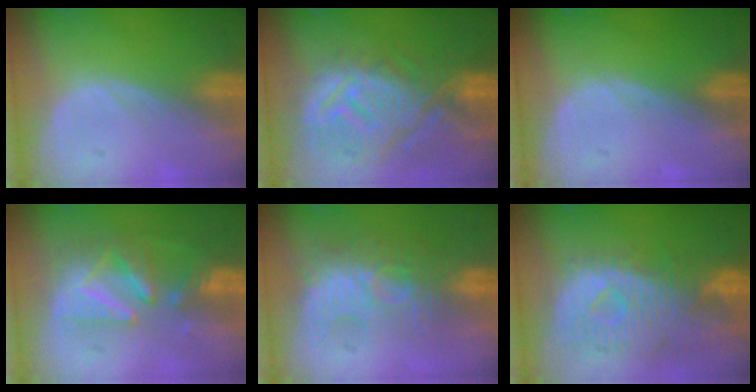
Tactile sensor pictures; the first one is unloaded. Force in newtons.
{"total": 12.2, "press": 11.0, "slide": 5.4}
{"total": 0.0}
{"total": 8.5, "press": 7.9, "slide": 3.2}
{"total": 9.1, "press": 8.2, "slide": 3.9}
{"total": 11.2, "press": 9.8, "slide": 5.4}